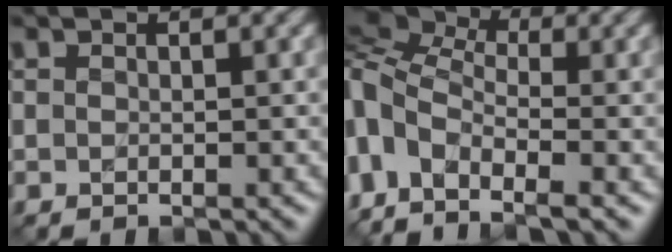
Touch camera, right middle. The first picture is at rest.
{"total": 9.8, "force": [-2.3, 6.2, 7.2], "torque": [-0.177, -0.002, -0.055]}